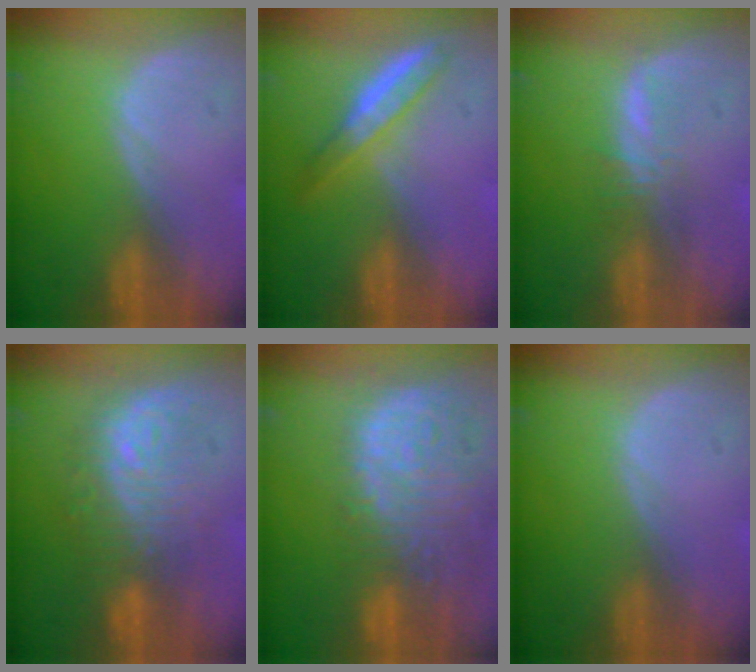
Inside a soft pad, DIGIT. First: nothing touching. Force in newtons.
{"total": 4.9, "press": 4.5, "slide": 2.0}
{"total": 2.9, "press": 2.9, "slide": 0.2}
{"total": 9.5, "press": 9.5, "slide": 0.5}
{"total": 14.6, "press": 12.0, "slide": 8.2}
{"total": 0.0}